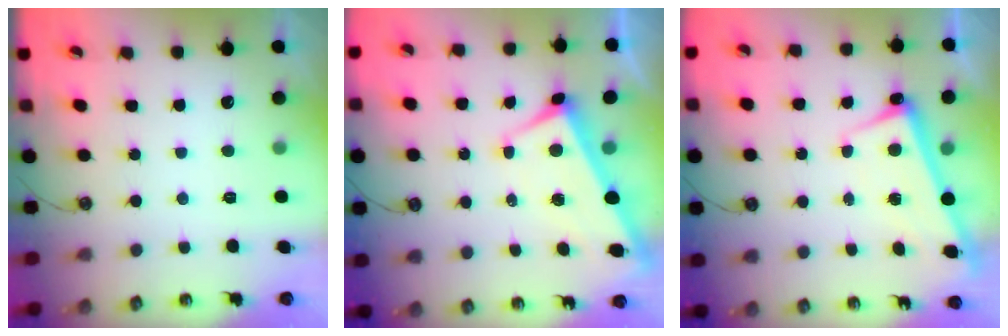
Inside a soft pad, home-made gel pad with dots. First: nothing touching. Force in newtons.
{"total": 2.7, "press": 2.5, "slide": 0.9}
{"total": 2.3, "press": 2.3, "slide": 0.5}